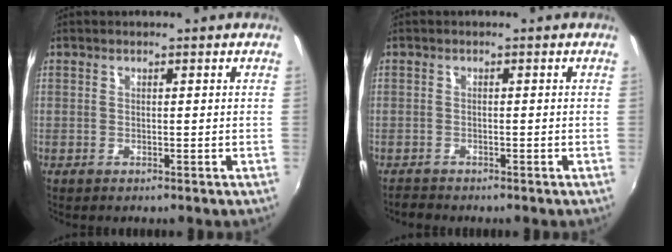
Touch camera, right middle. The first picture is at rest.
{"total": 1.4, "force": [-1.3, 0.4, -0.1], "torque": [-0.002, 0.000, -0.026]}